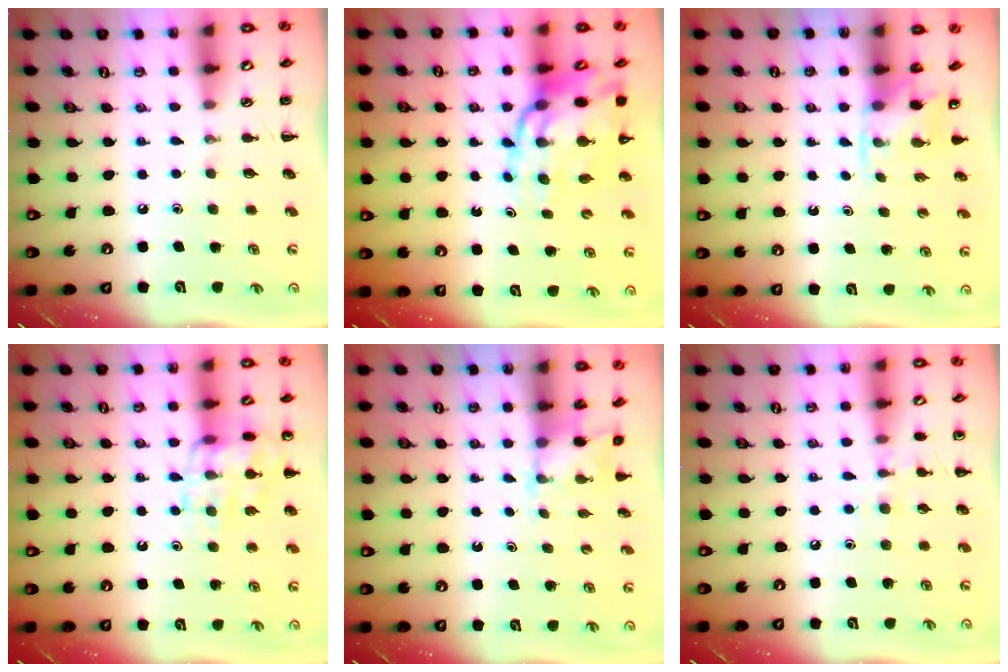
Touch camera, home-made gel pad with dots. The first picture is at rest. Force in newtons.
{"total": 13.8, "press": 13.2, "slide": 4.0}
{"total": 2.6, "press": 2.5, "slide": 0.9}
{"total": 14.4, "press": 14.4, "slide": 1.1}
{"total": 2.3, "press": 2.2, "slide": 0.7}
{"total": 7.5, "press": 7.3, "slide": 1.7}